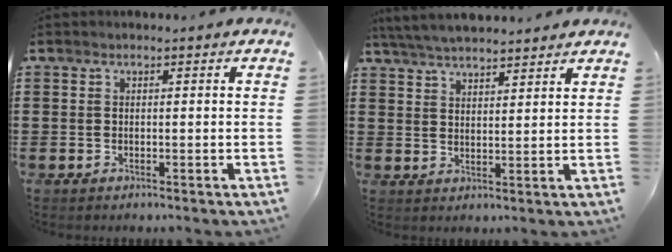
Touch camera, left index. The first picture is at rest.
{"total": 4.9, "force": [4.7, 0.3, 1.3], "torque": [-0.039, -0.012, 0.087]}